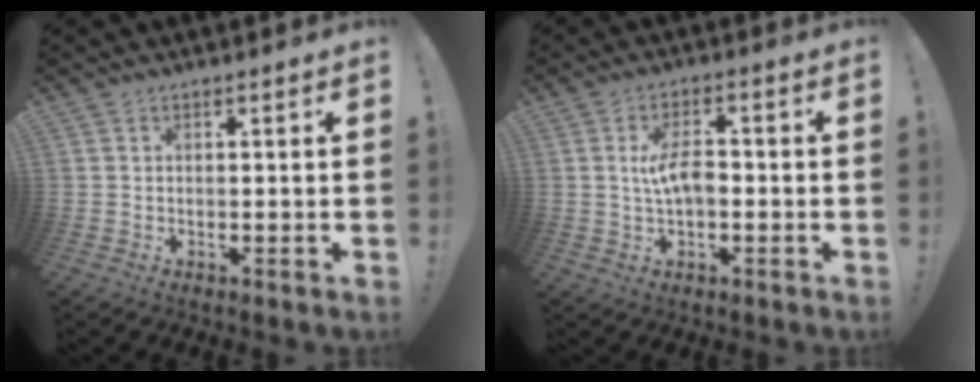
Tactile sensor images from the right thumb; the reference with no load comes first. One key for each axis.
{"total": 7.1, "fx": -0.5, "fy": 3.5, "fz": 6.2, "tx": -0.122, "ty": 0.004, "tz": -0.012}